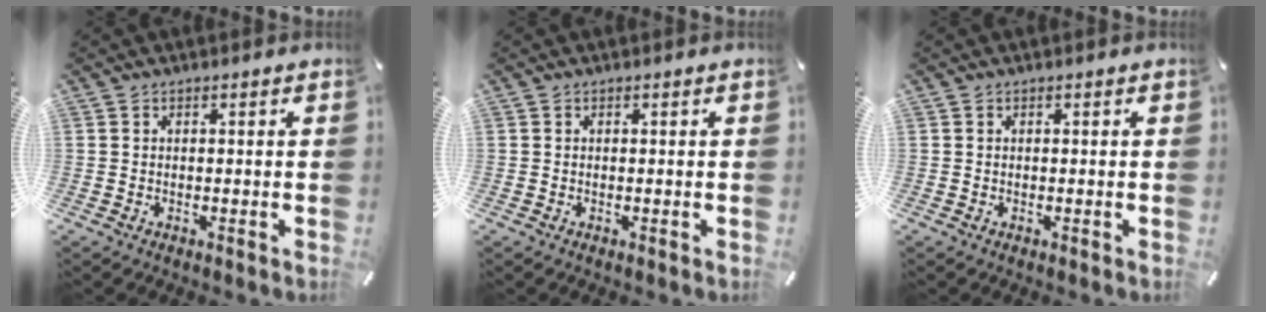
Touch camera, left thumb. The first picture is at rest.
{"total": 0.0}
{"total": 0.0}